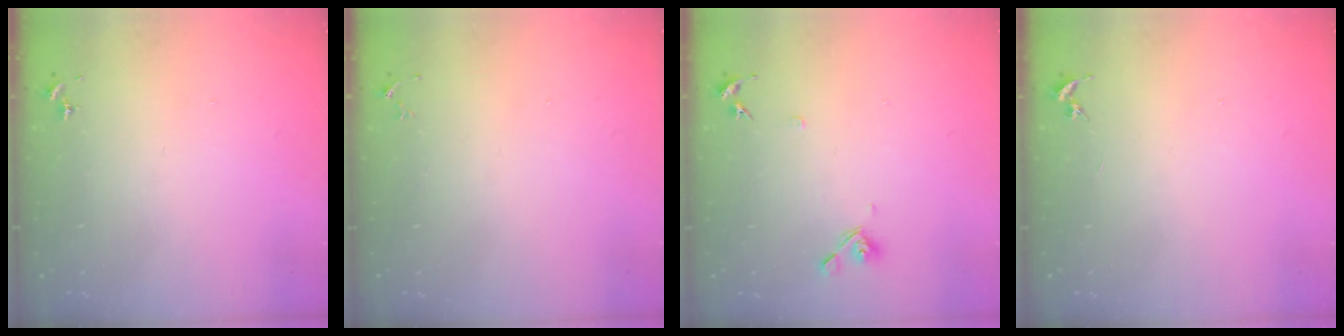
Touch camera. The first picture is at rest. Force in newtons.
{"total": 3.3, "press": 3.3, "slide": 0.5}
{"total": 7.5, "press": 7.3, "slide": 1.6}
{"total": 0.0}